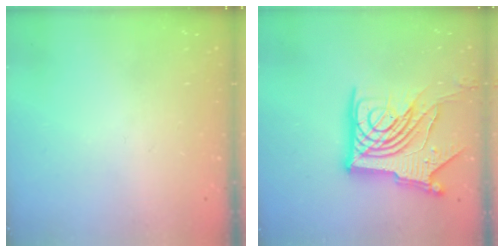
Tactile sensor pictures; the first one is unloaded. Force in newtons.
{"total": 21.1, "press": 21.0, "slide": 2.7}